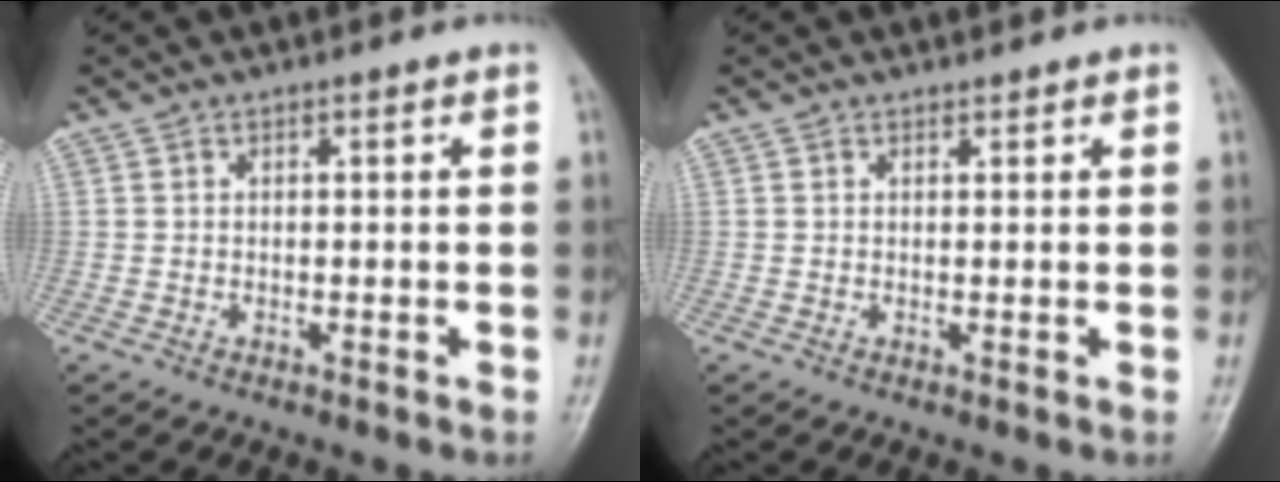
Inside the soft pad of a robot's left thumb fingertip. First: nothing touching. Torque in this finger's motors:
{"motor_torque": [-0.20, 0.71, -0.32, 0.13, -0.02]}